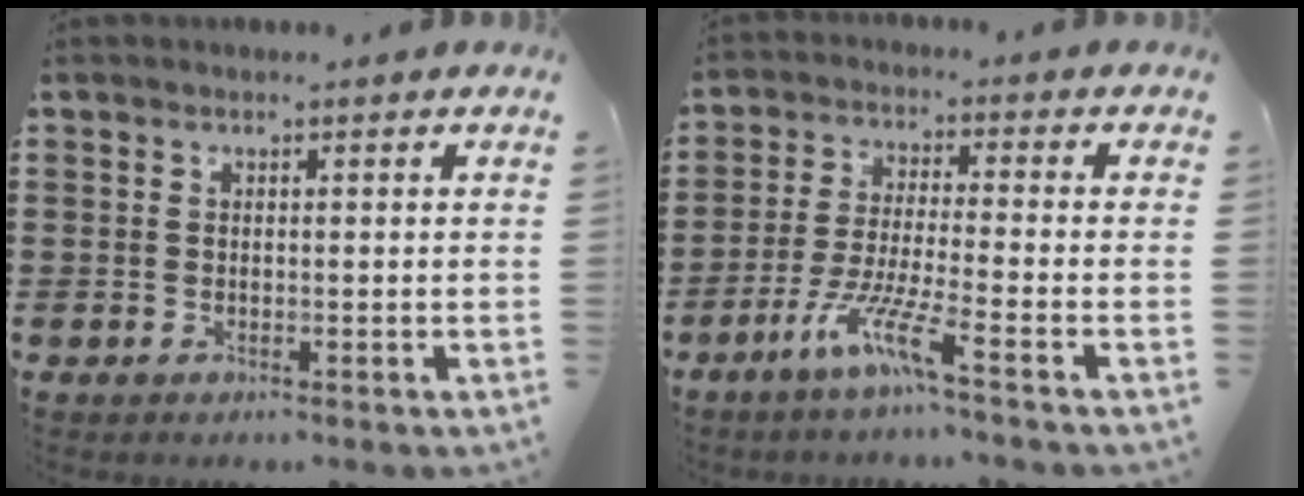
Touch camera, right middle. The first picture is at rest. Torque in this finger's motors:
{"motor_torque": [2.04, 0.10, 0.67, 0.21]}